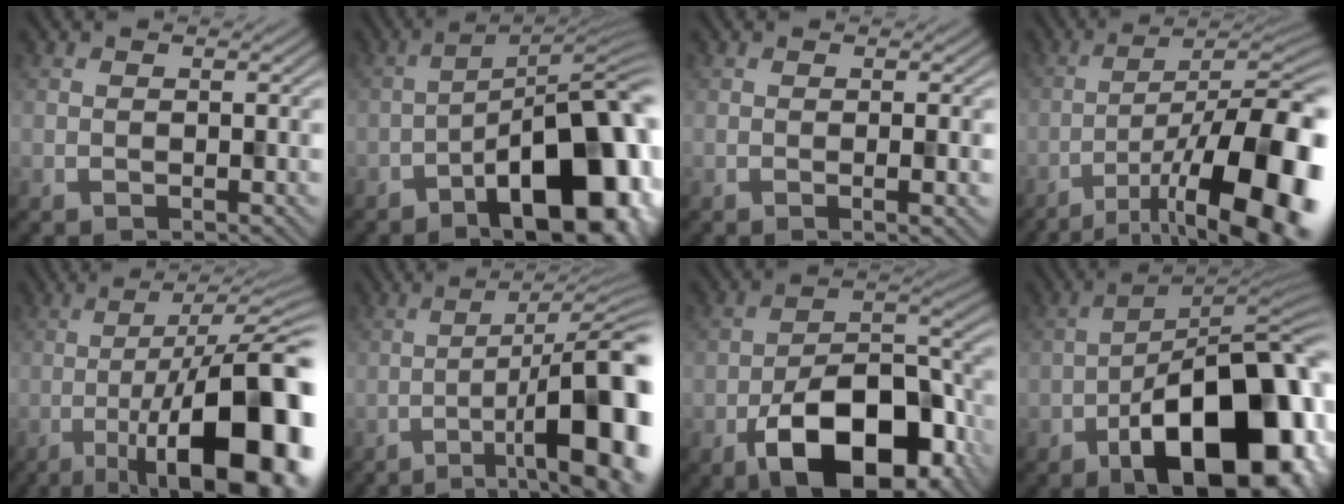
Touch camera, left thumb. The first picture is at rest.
{"total": 15.1, "force": [-7.0, 6.0, 12.0], "torque": [-0.143, 0.007, -0.118]}
{"total": 1.6, "force": [-0.3, 0.1, 1.6], "torque": [-0.028, 0.004, -0.006]}
{"total": 18.6, "force": [-8.4, 5.7, 15.6], "torque": [-0.218, -0.010, -0.135]}
{"total": 19.1, "force": [-6.5, 5.7, 17.1], "torque": [-0.236, -0.008, -0.092]}
{"total": 15.5, "force": [-4.9, 4.1, 14.1], "torque": [-0.179, 0.003, -0.062]}
{"total": 14.9, "force": [-7.2, 7.6, 10.6], "torque": [-0.169, -0.018, -0.124]}
{"total": 17.1, "force": [-7.4, 8.0, 13.1], "torque": [-0.162, -0.010, -0.129]}